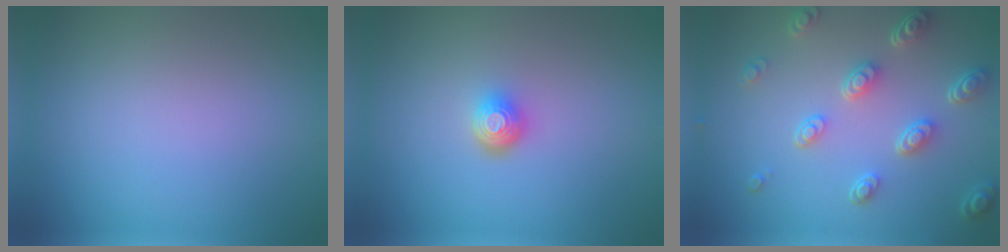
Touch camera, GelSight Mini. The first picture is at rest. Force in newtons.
{"total": 2.0, "press": 1.5, "slide": 1.4}
{"total": 5.0, "press": 3.7, "slide": 3.3}